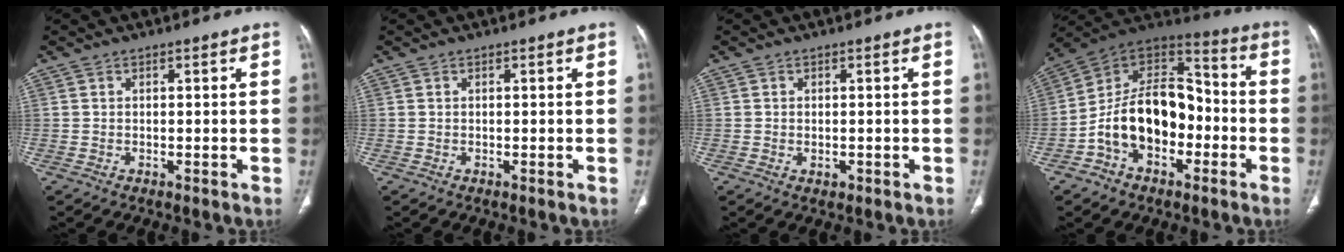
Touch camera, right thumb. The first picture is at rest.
{"total": 0.0}
{"total": 1.1, "force": [-0.2, 0.8, 0.7], "torque": [-0.009, 0.000, 0.002]}
{"total": 18.3, "force": [-4.5, 12.1, 13.0], "torque": [-0.183, 0.065, -0.080]}